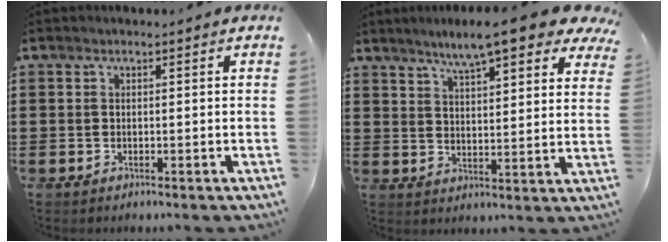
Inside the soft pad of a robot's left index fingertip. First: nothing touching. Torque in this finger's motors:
{"motor_torque": [1.33, -0.81, 0.81, 0.18]}